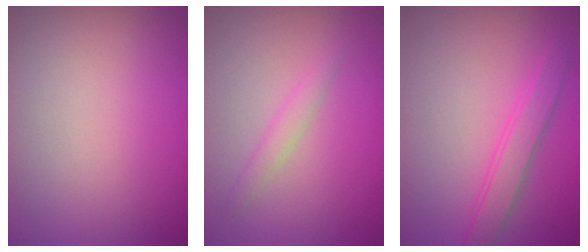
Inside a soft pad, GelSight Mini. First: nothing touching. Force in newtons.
{"total": 1.4, "press": 1.4, "slide": 0.1}
{"total": 2.4, "press": 2.4, "slide": 0.1}